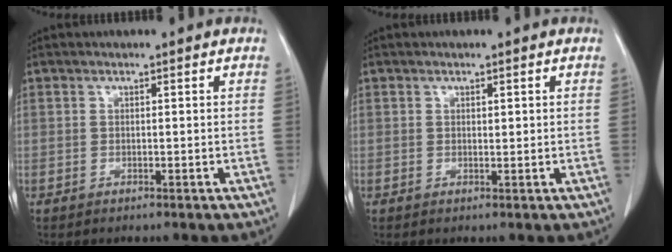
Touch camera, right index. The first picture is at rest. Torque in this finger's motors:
{"motor_torque": [-0.02, -0.02, -0.04, 0.00]}